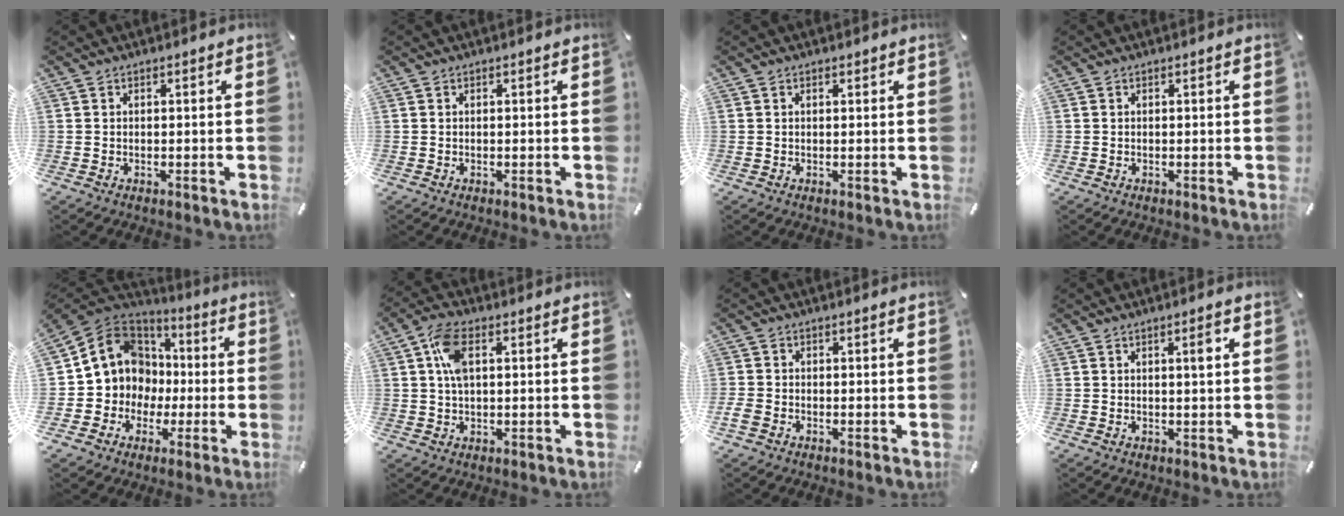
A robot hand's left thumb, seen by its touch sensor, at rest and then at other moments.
{"total": 0.0}
{"total": 0.8, "force": [0.4, 0.5, 0.5], "torque": [-0.011, 0.003, 0.006]}
{"total": 0.0}
{"total": 12.9, "force": [0.5, 12.4, 3.4], "torque": [-0.079, -0.006, 0.019]}
{"total": 6.9, "force": [1.6, 3.4, 5.7], "torque": [-0.133, 0.007, 0.024]}
{"total": 2.2, "force": [-1.3, 1.5, 1.1], "torque": [-0.022, 0.001, -0.026]}
{"total": 2.9, "force": [0.9, 0.5, 2.7], "torque": [-0.038, -0.002, 0.008]}